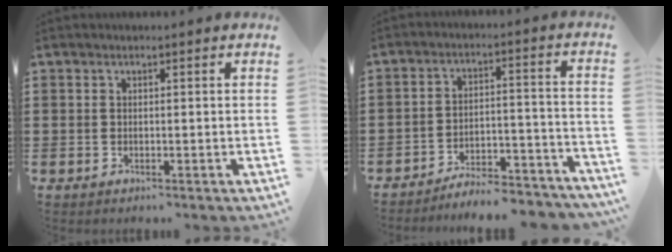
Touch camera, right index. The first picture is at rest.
{"total": 6.1, "force": [-5.9, 0.4, 1.3], "torque": [-0.019, 0.010, -0.117]}